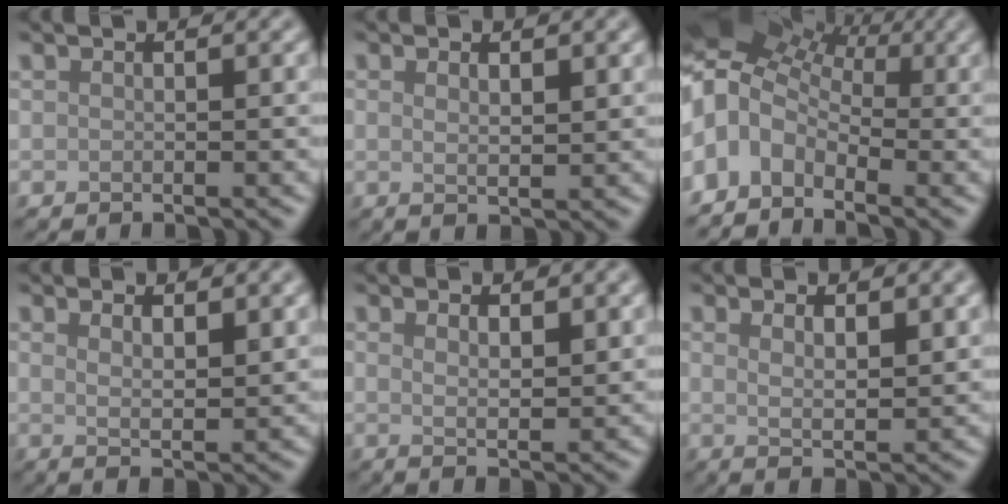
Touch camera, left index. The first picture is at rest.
{"total": 2.0, "force": [0.9, 0.6, 1.6], "torque": [-0.025, -0.002, 0.015]}
{"total": 9.9, "force": [-0.7, 7.3, 6.7], "torque": [-0.129, 0.015, -0.018]}
{"total": 3.1, "force": [1.5, 0.9, 2.6], "torque": [-0.036, -0.005, 0.026]}
{"total": 2.8, "force": [1.3, 0.8, 2.3], "torque": [-0.033, -0.002, 0.020]}
{"total": 3.5, "force": [1.5, 1.0, 3.0], "torque": [-0.046, -0.004, 0.025]}